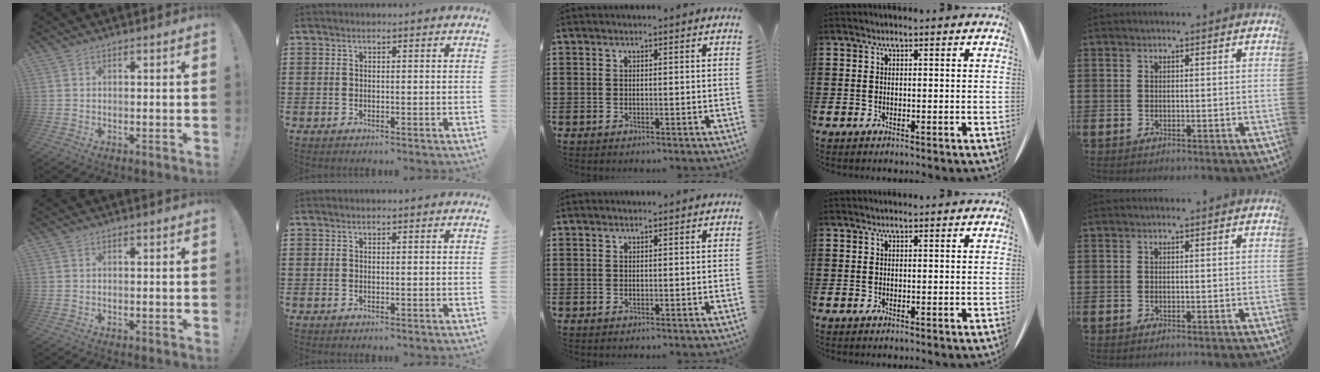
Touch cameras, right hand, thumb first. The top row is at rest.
{}